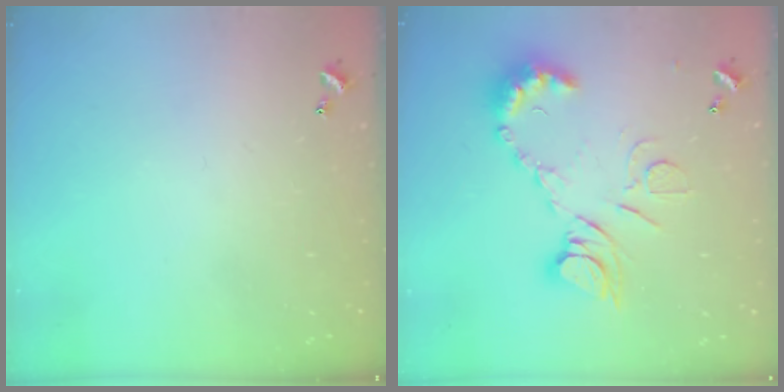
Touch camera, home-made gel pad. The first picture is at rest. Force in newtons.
{"total": 14.0, "press": 13.9, "slide": 1.3}